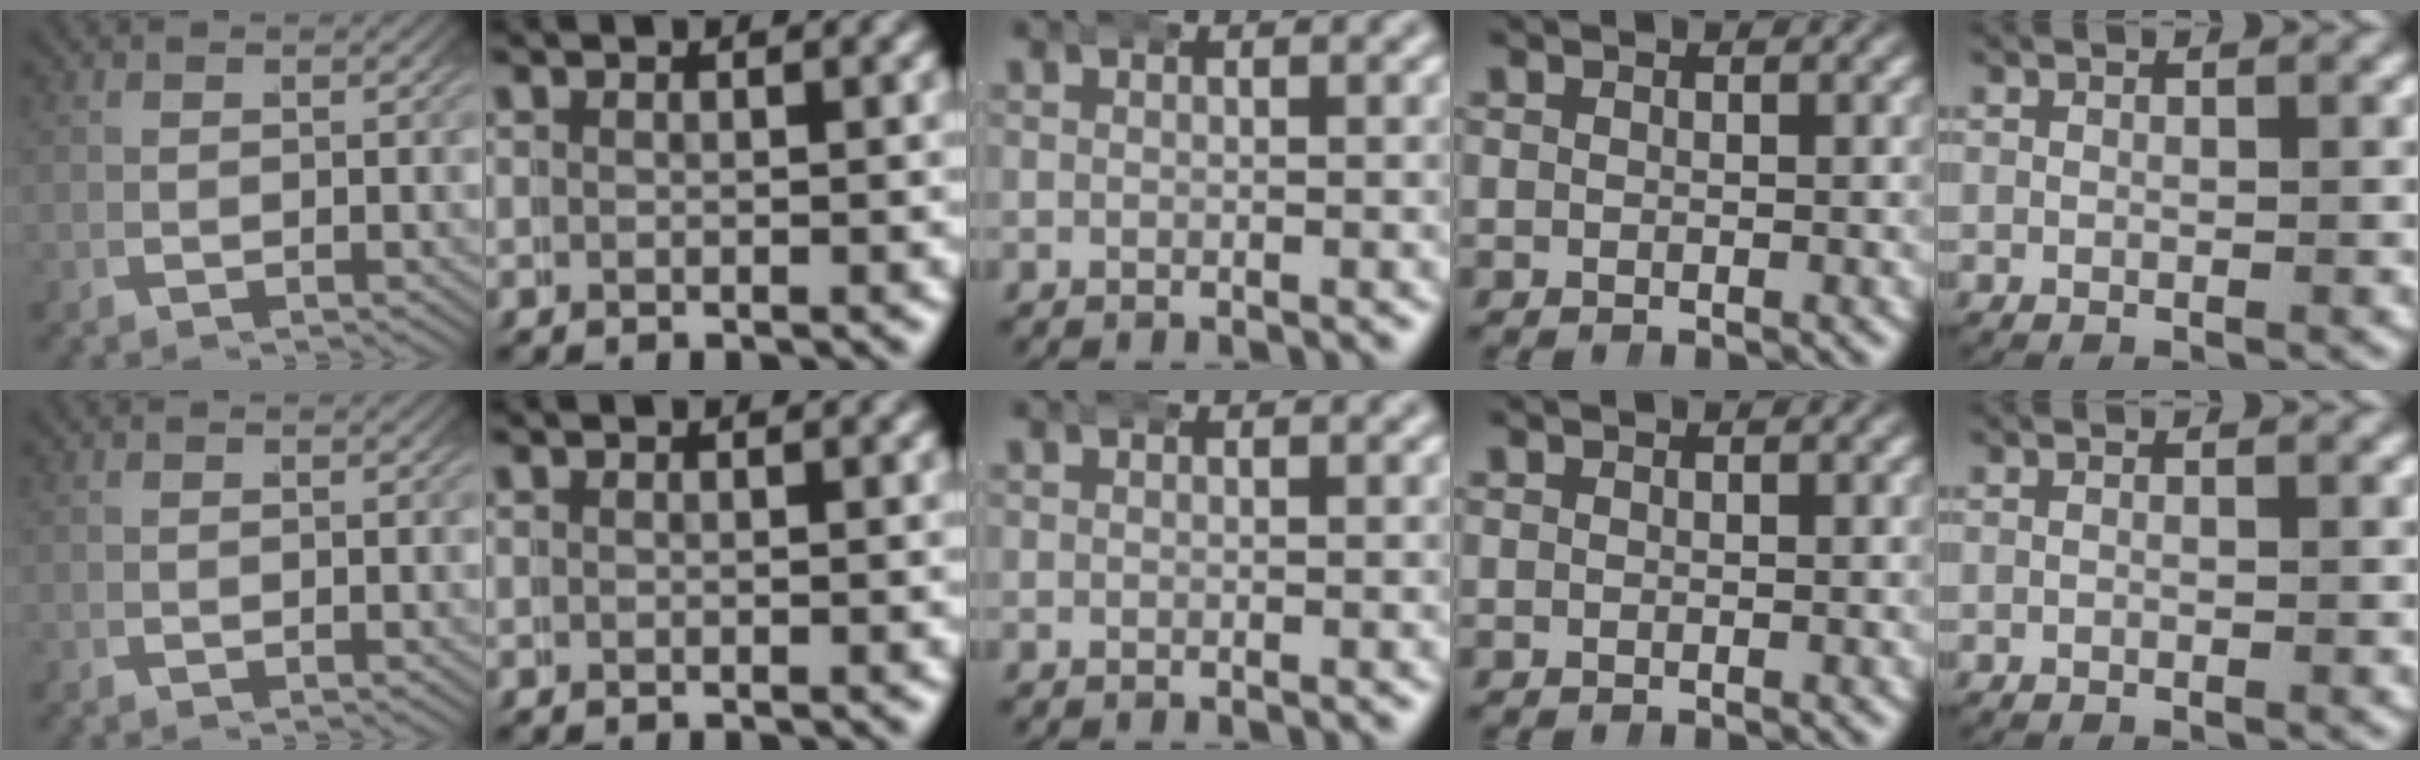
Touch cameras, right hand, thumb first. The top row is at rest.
{}